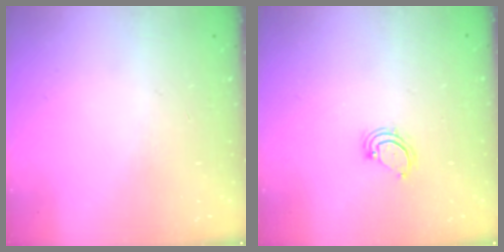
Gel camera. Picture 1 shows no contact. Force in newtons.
{"total": 3.4, "press": 3.3, "slide": 0.7}